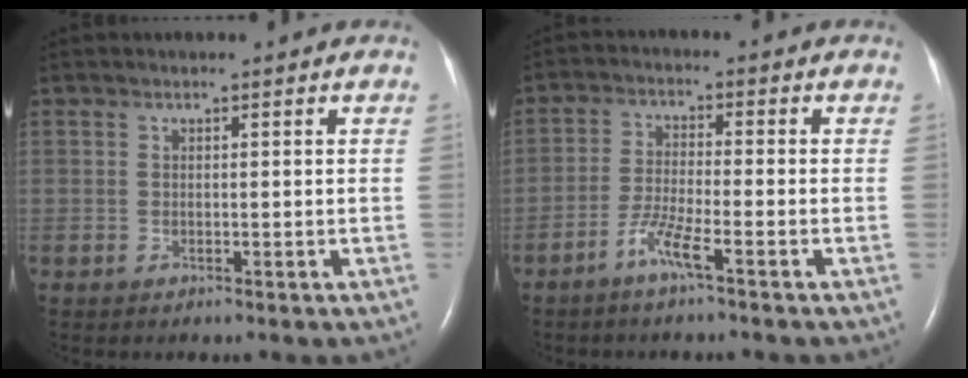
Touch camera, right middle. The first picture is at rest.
{"total": 4.6, "force": [-3.0, -0.2, 3.5], "torque": [-0.076, -0.007, -0.064]}